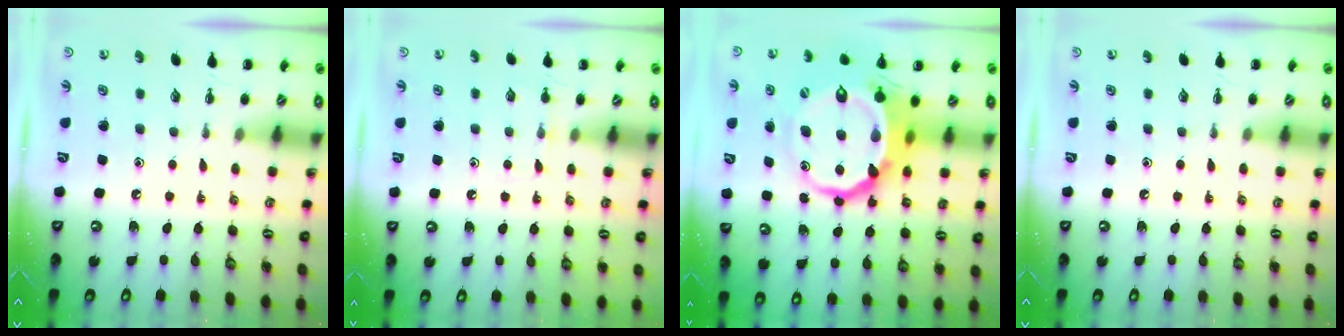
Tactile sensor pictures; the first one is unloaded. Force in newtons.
{"total": 4.5, "press": 4.3, "slide": 1.4}
{"total": 13.8, "press": 13.5, "slide": 2.9}
{"total": 0.0}